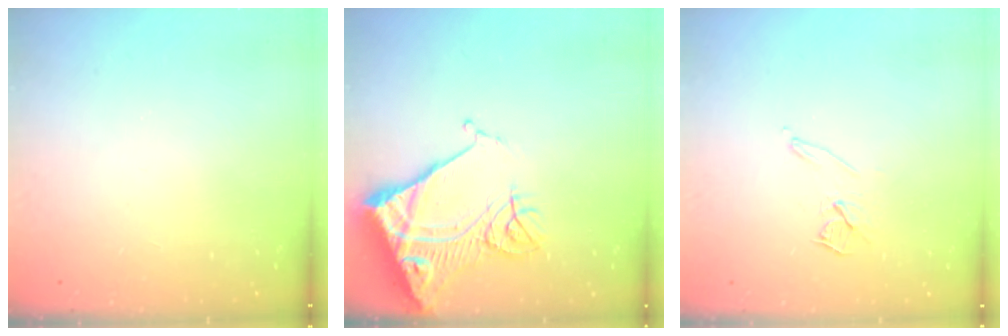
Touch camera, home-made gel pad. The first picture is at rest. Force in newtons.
{"total": 15.4, "press": 15.3, "slide": 1.8}
{"total": 7.4, "press": 6.8, "slide": 3.1}